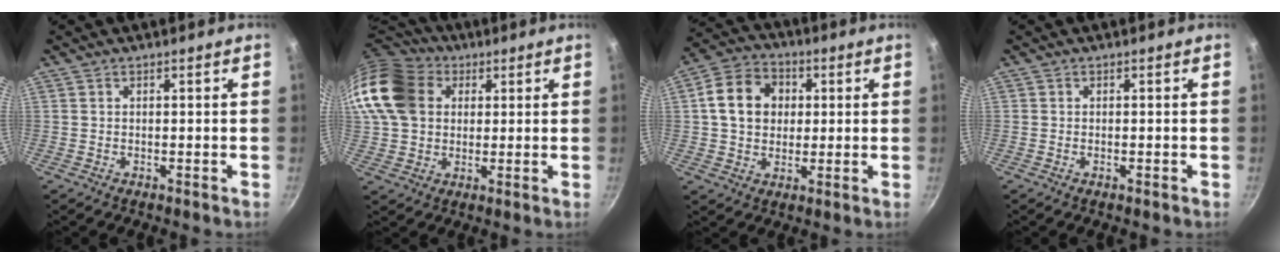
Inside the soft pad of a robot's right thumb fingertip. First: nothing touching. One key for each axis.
{"total": 18.9, "fx": 5.4, "fy": 14.8, "fz": 10.4, "tx": -0.216, "ty": 0.022, "tz": 0.090}
{"total": 11.8, "fx": 2.1, "fy": 9.5, "fz": 6.7, "tx": -0.095, "ty": 0.013, "tz": 0.022}
{"total": 0.7, "fx": -0.3, "fy": 0.2, "fz": 0.6, "tx": -0.012, "ty": 0.002, "tz": -0.007}